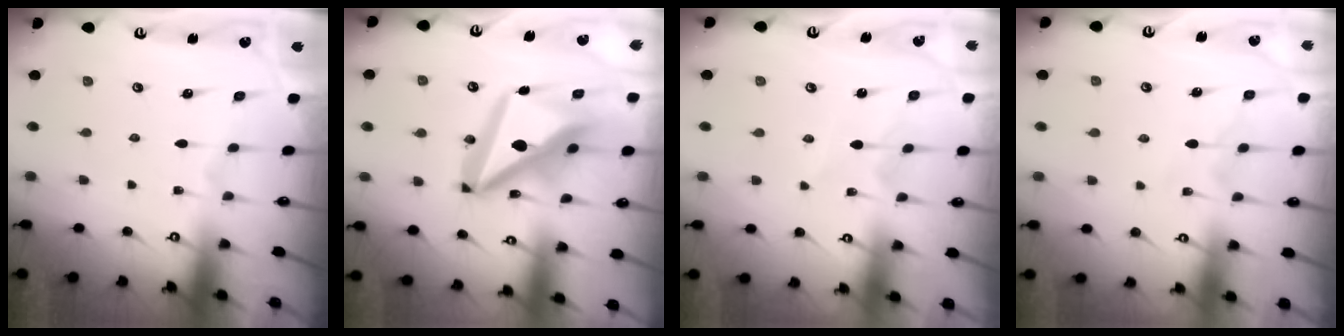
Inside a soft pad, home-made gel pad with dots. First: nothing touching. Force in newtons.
{"total": 17.5, "press": 17.4, "slide": 2.0}
{"total": 1.6, "press": 1.5, "slide": 0.3}
{"total": 5.8, "press": 5.7, "slide": 0.7}